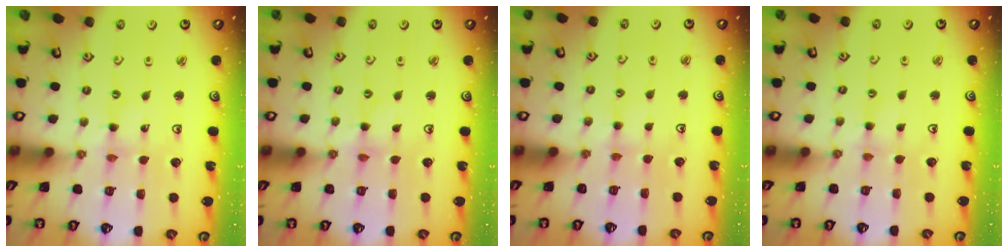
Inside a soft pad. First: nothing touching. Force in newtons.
{"total": 0.6, "press": 0.6, "slide": 0.2}
{"total": 2.8, "press": 2.8, "slide": 0.3}
{"total": 2.2, "press": 2.2, "slide": 0.3}